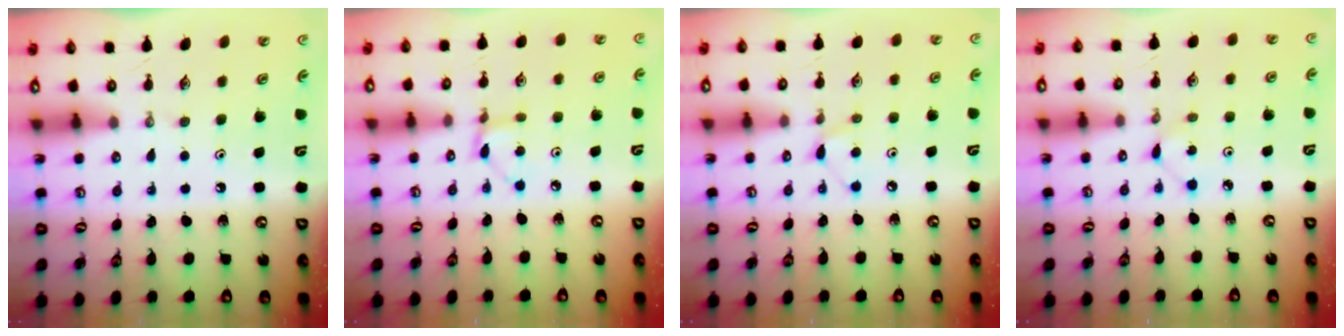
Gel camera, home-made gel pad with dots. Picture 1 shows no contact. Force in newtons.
{"total": 3.9, "press": 3.8, "slide": 0.4}
{"total": 5.6, "press": 5.5, "slide": 0.7}
{"total": 2.4, "press": 2.4, "slide": 0.3}